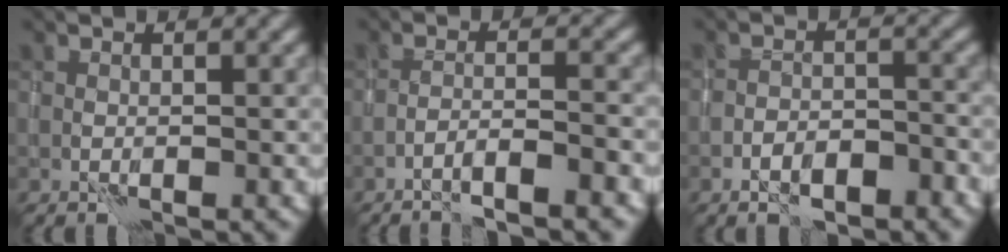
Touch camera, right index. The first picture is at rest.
{"total": 2.9, "force": [-2.1, -0.3, 1.9], "torque": [-0.031, 0.015, -0.040]}
{"total": 3.2, "force": [-2.3, 1.2, 1.9], "torque": [-0.025, 0.008, -0.037]}